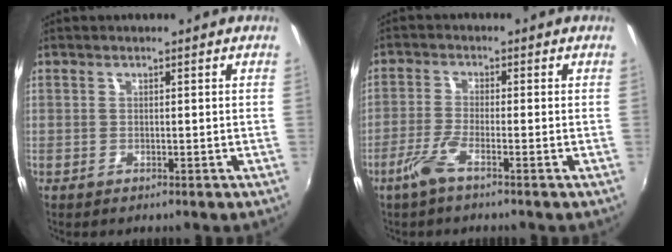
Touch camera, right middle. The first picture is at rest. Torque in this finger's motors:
{"motor_torque": [0.66, -0.56, 0.07, 0.04]}